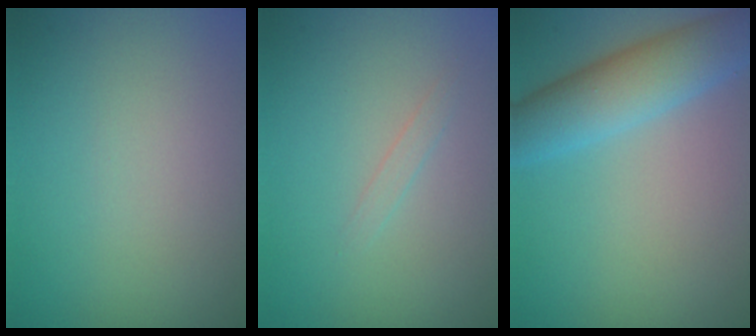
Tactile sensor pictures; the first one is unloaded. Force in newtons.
{"total": 0.7, "press": 0.7, "slide": 0.0}
{"total": 5.5, "press": 5.5, "slide": 0.2}